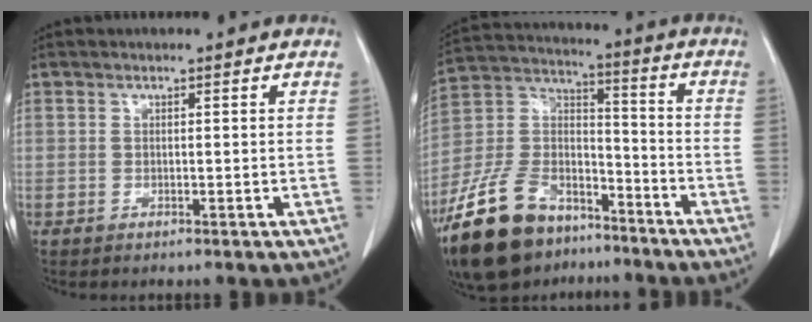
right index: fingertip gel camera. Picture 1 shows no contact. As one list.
[{"total": 18.5, "force": [-13.0, 9.2, 9.4], "torque": [-0.211, 0.018, -0.232]}]